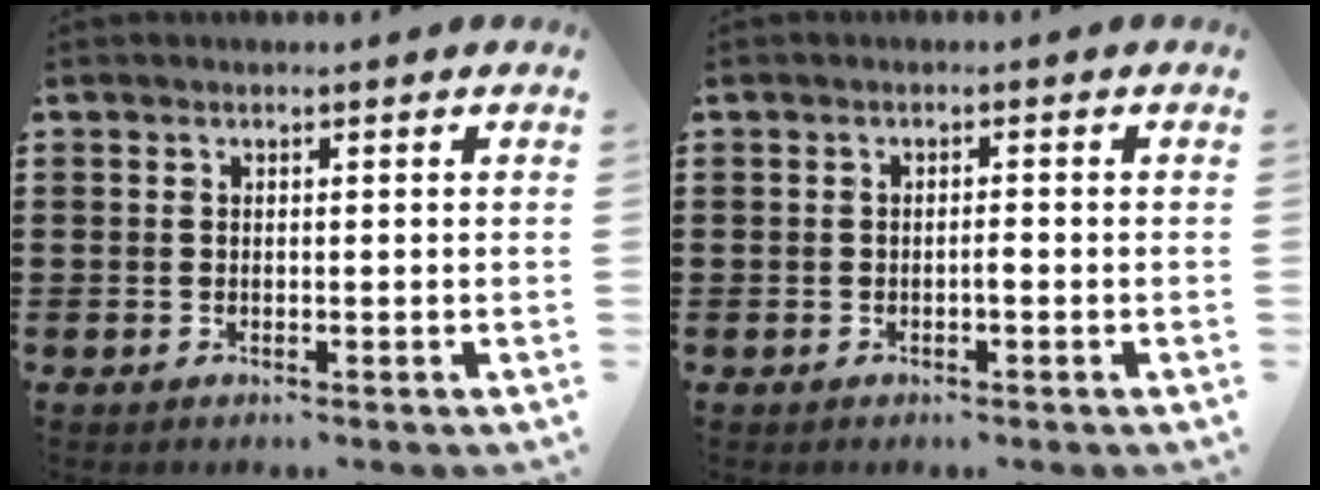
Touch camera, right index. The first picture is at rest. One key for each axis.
{"total": 1.1, "fx": -0.5, "fy": 0.2, "fz": 1.0, "tx": -0.020, "ty": -0.002, "tz": -0.008}